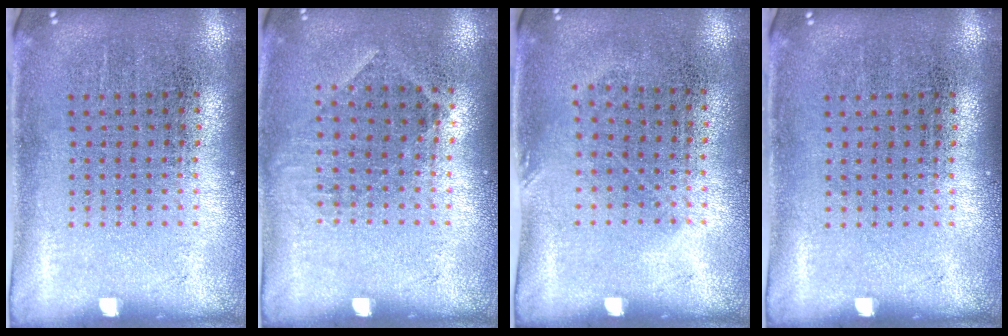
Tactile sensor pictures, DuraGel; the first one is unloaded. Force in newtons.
{"total": 0.9, "press": 0.8, "slide": 0.6}
{"total": 0.8, "press": 0.6, "slide": 0.5}
{"total": 0.0}